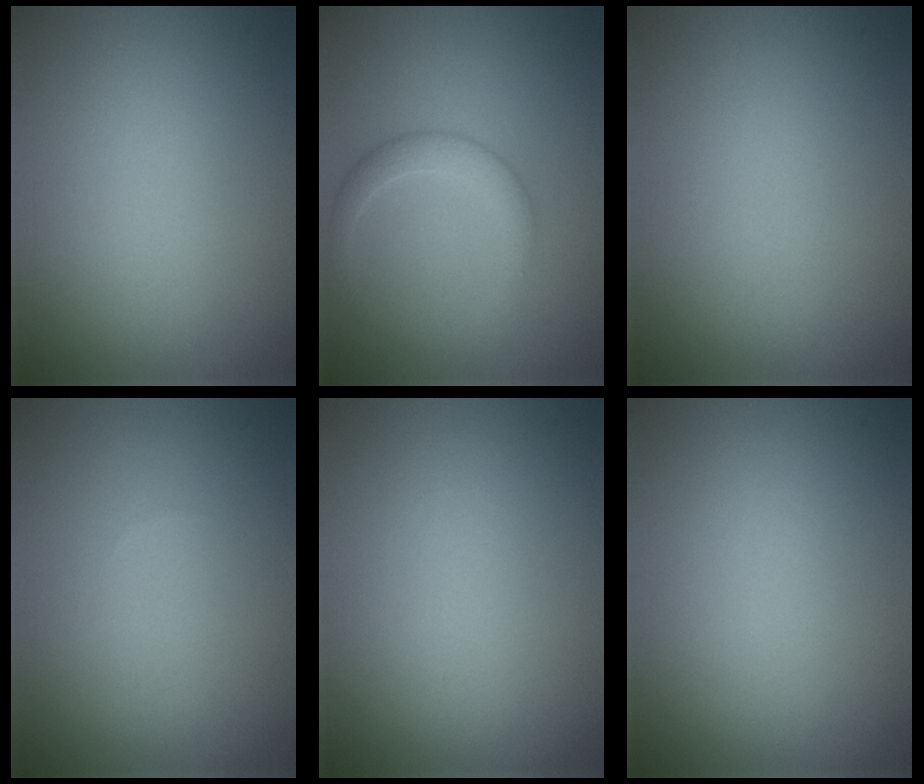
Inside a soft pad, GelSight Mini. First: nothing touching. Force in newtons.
{"total": 2.3, "press": 2.3, "slide": 0.1}
{"total": 0.0}
{"total": 0.0}
{"total": 0.0}
{"total": 0.0}